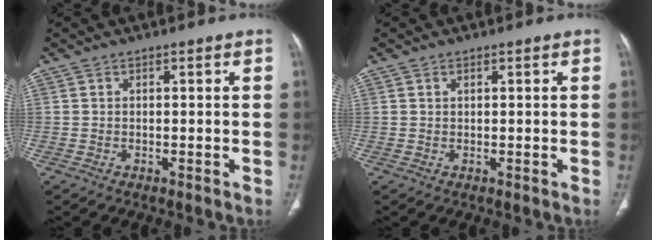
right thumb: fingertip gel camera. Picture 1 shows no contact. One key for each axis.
{"total": 0.7, "fx": 0.4, "fy": 0.4, "fz": 0.4, "tx": -0.007, "ty": -0.001, "tz": 0.007}